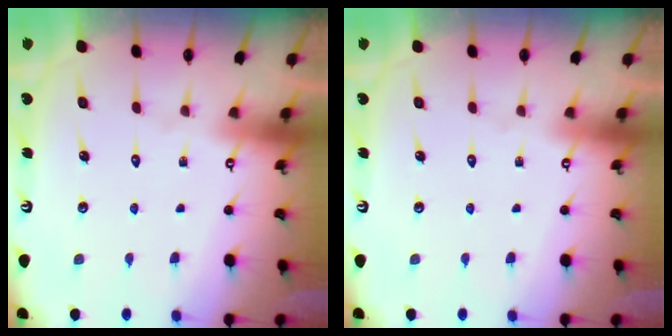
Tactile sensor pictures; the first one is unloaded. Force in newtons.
{"total": 0.0}